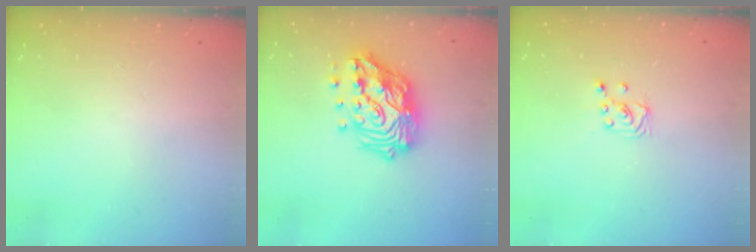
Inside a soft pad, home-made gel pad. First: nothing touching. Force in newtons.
{"total": 18.5, "press": 18.4, "slide": 2.2}
{"total": 2.0, "press": 2.0, "slide": 0.2}